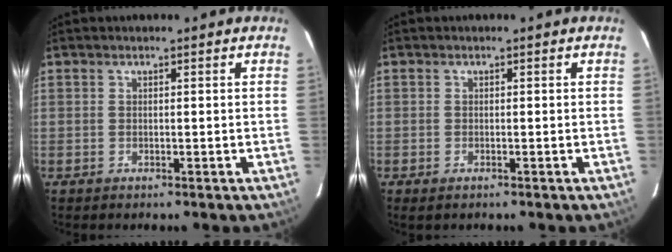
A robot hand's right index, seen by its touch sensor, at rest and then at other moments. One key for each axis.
{"total": 0.9, "fx": -0.6, "fy": 0.4, "fz": 0.6, "tx": -0.011, "ty": -0.002, "tz": -0.005}